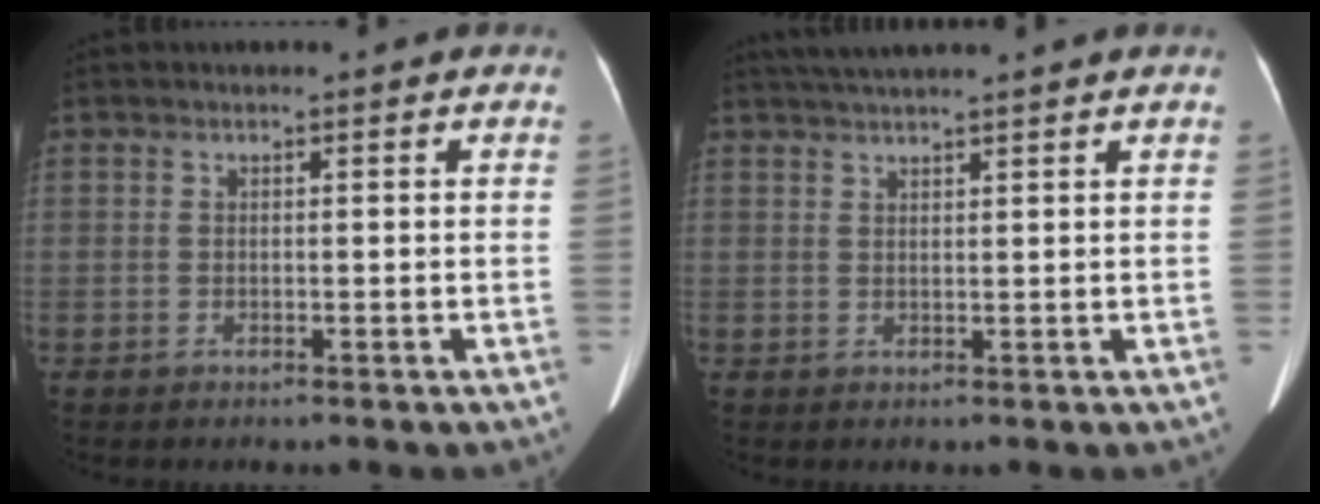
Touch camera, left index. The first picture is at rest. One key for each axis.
{"total": 6.2, "fx": 5.3, "fy": -1.1, "fz": 3.0, "tx": -0.047, "ty": 0.030, "tz": 0.085}